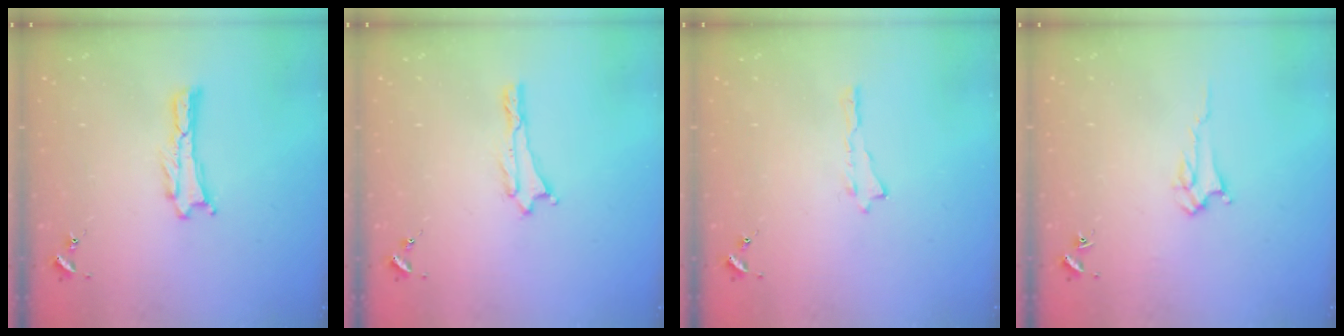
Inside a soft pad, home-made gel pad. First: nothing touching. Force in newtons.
{"total": 0.0}
{"total": 0.0}
{"total": 2.8, "press": 2.8, "slide": 0.4}